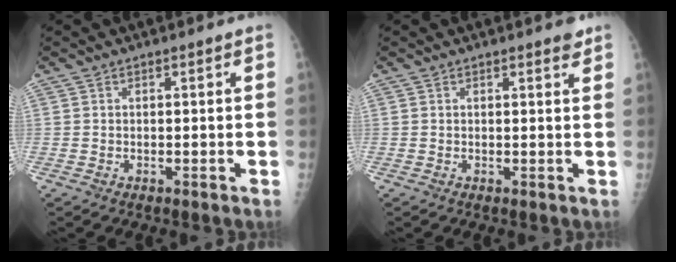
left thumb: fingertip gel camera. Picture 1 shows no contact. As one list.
[{"total": 1.5, "force": [1.2, 0.4, 0.9], "torque": [-0.008, -0.006, 0.013]}]